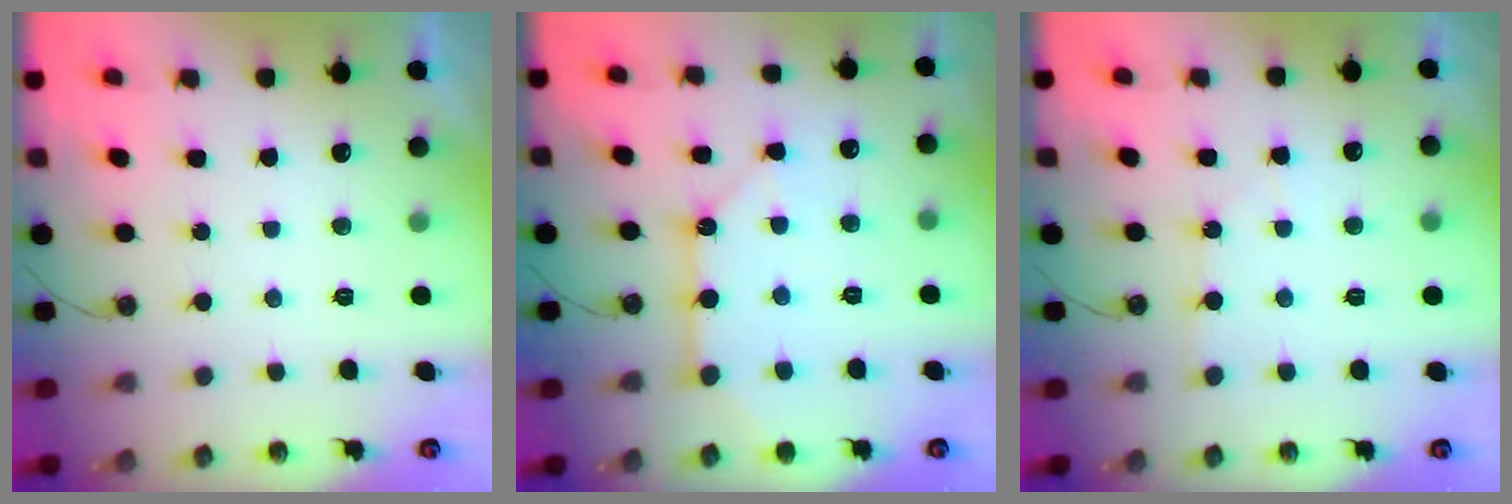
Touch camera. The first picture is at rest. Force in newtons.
{"total": 11.6, "press": 11.5, "slide": 1.3}
{"total": 3.0, "press": 2.9, "slide": 0.4}